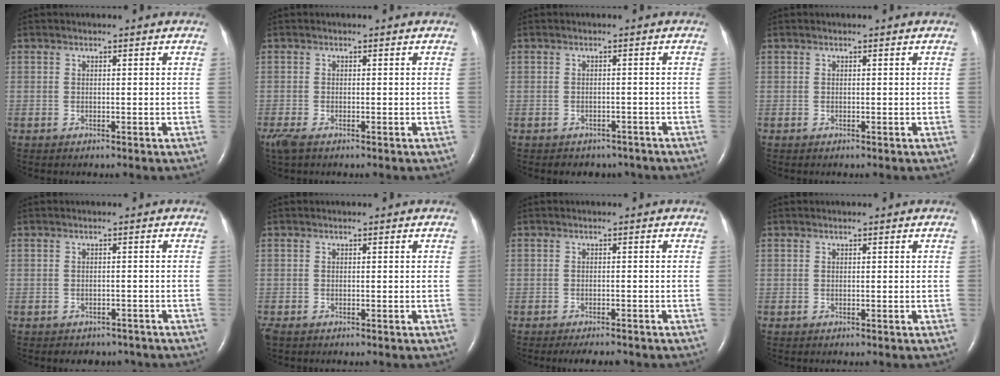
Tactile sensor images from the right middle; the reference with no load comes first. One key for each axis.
{"total": 3.6, "fx": -2.4, "fy": 1.3, "fz": 2.4, "tx": -0.061, "ty": -0.014, "tz": -0.043}
{"total": 4.6, "fx": -3.9, "fy": 2.4, "fz": 0.4, "tx": -0.005, "ty": 0.010, "tz": -0.041}
{"total": 0.0}
{"total": 4.5, "fx": -3.9, "fy": 2.2, "fz": 0.4, "tx": -0.005, "ty": 0.010, "tz": -0.041}
{"total": 1.2, "fx": -0.9, "fy": 0.6, "fz": 0.6, "tx": -0.016, "ty": -0.003, "tz": -0.013}
{"total": 4.3, "fx": -3.8, "fy": 1.0, "fz": 1.8, "tx": -0.021, "ty": -0.005, "tz": -0.050}
{"total": 0.0}